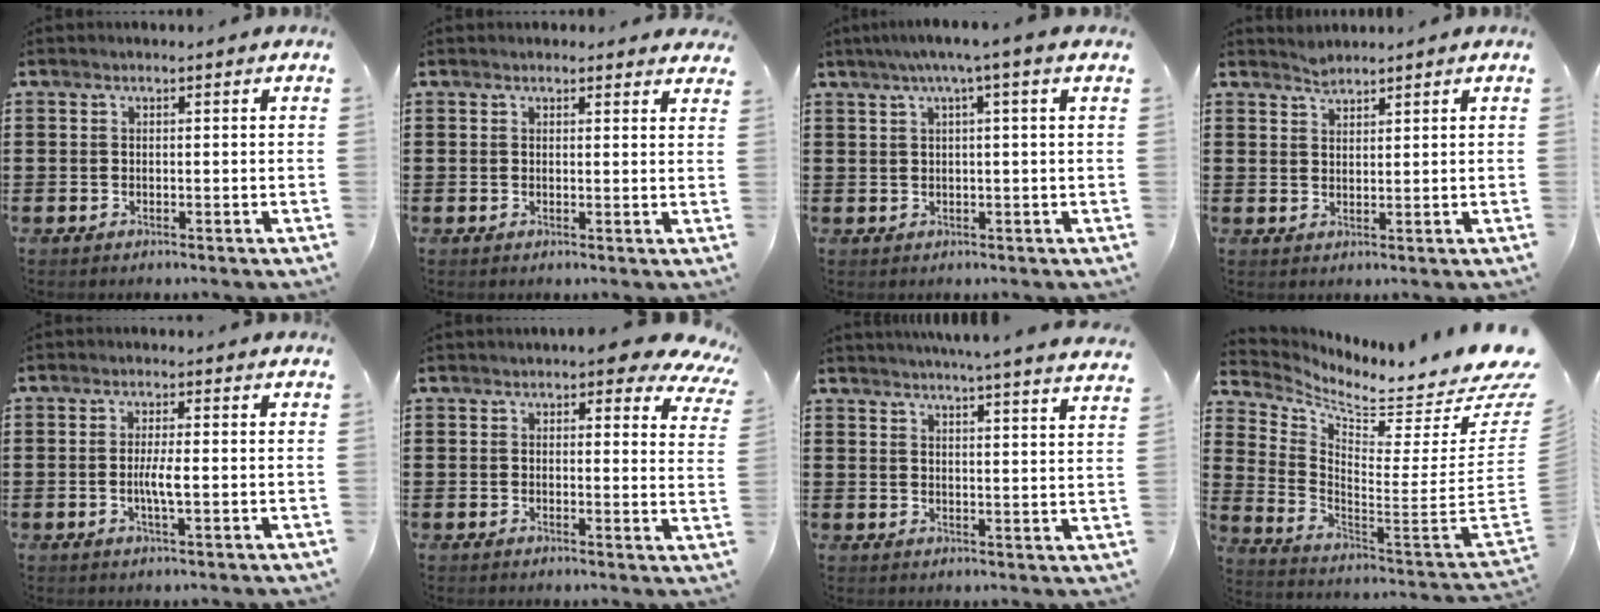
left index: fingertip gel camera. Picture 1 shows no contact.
{"total": 1.4, "force": [1.3, 0.4, 0.2], "torque": [0.001, 0.000, 0.023]}
{"total": 3.1, "force": [1.2, -0.5, 2.8], "torque": [-0.054, -0.003, 0.017]}
{"total": 1.8, "force": [1.8, 0.3, 0.2], "torque": [-0.008, 0.001, 0.035]}
{"total": 3.3, "force": [-0.4, 0.5, 3.3], "torque": [-0.066, -0.005, -0.011]}
{"total": 4.4, "force": [3.5, 1.3, 2.3], "torque": [-0.033, -0.014, 0.058]}
{"total": 4.3, "force": [4.1, -1.1, 0.9], "torque": [-0.034, -0.026, 0.070]}
{"total": 4.8, "force": [4.2, 0.4, 2.3], "torque": [-0.061, -0.064, 0.062]}